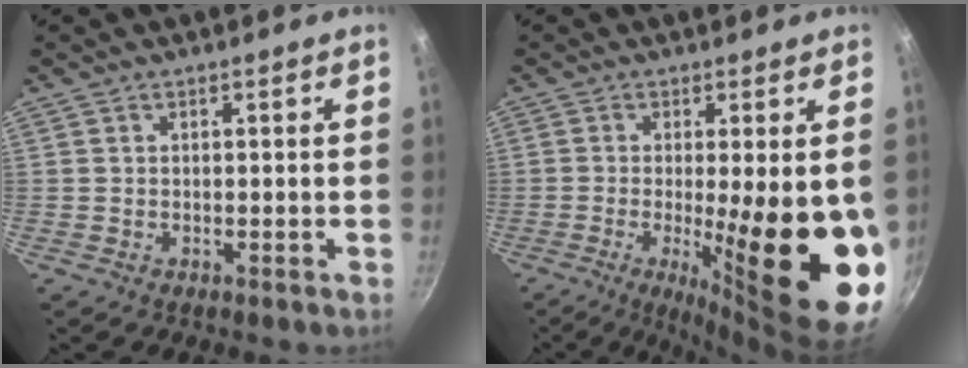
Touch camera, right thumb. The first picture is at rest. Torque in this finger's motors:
{"motor_torque": [-0.30, 1.88, 0.48, -0.11, 0.50]}